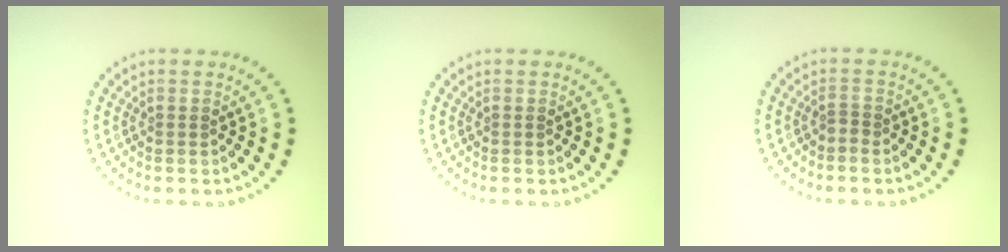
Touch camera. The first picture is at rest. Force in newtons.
{"total": 0.0}
{"total": 0.6, "press": 0.4, "slide": 0.5}